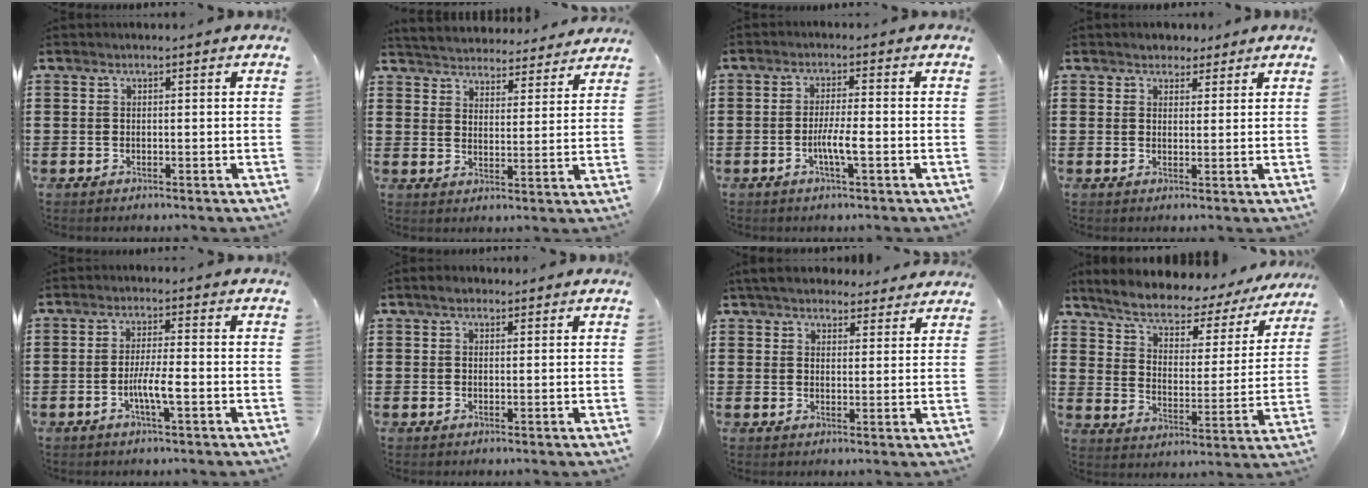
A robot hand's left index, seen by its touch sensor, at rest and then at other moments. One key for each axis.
{"total": 4.4, "fx": 4.4, "fy": 0.1, "fz": -0.5, "tx": -0.018, "ty": -0.033, "tz": 0.074}
{"total": 4.1, "fx": -1.3, "fy": 0.6, "fz": 3.9, "tx": -0.074, "ty": -0.002, "tz": -0.027}
{"total": 2.4, "fx": 2.0, "fy": 1.4, "fz": -0.1, "tx": -0.007, "ty": 0.010, "tz": 0.037}
{"total": 4.5, "fx": -1.5, "fy": 0.6, "fz": 4.2, "tx": -0.086, "ty": -0.004, "tz": -0.033}
{"total": 1.5, "fx": 0.9, "fy": 0.9, "fz": 0.8, "tx": -0.017, "ty": 0.006, "tz": 0.015}
{"total": 4.8, "fx": 4.4, "fy": 1.4, "fz": 1.2, "tx": -0.039, "ty": -0.008, "tz": 0.083}
{"total": 5.7, "fx": 4.9, "fy": 1.8, "fz": 2.5, "tx": -0.074, "ty": -0.033, "tz": 0.077}